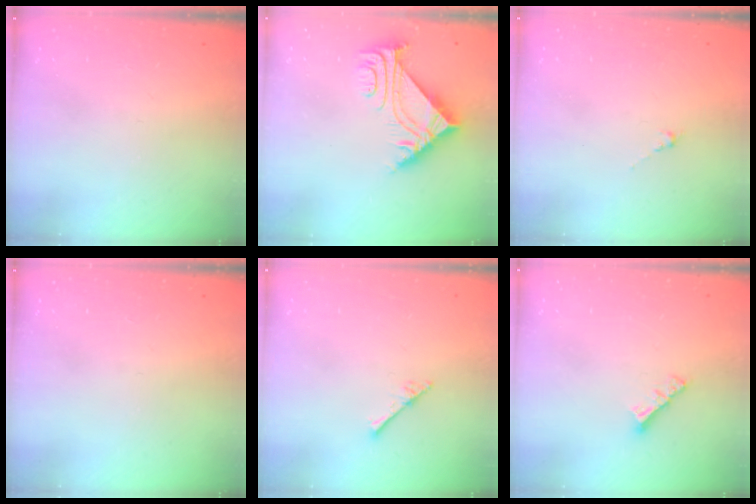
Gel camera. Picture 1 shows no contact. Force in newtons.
{"total": 6.5, "press": 6.4, "slide": 0.9}
{"total": 0.0}
{"total": 0.0}
{"total": 2.3, "press": 2.3, "slide": 0.2}
{"total": 3.5, "press": 3.5, "slide": 0.2}